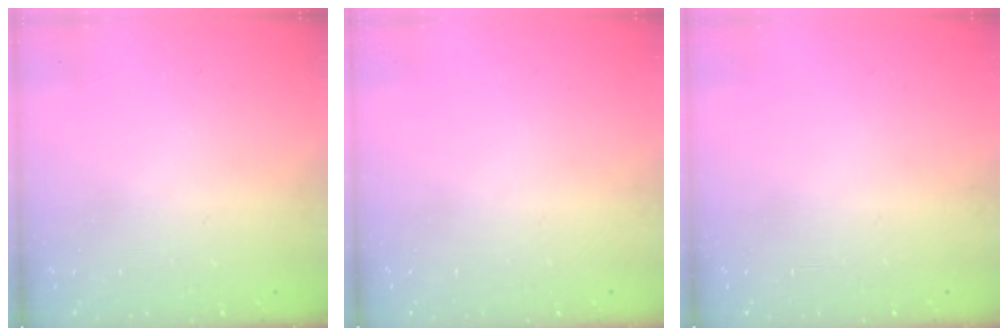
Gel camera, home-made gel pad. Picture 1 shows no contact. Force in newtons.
{"total": 0.0}
{"total": 0.0}